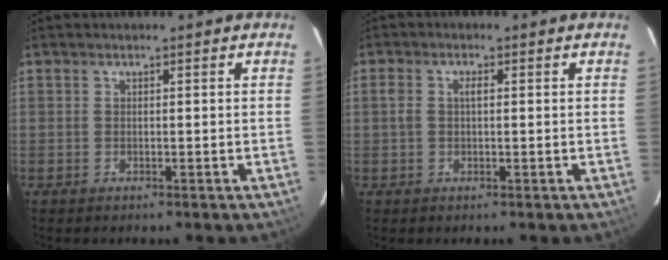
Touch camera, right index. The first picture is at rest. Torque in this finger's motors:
{"motor_torque": [0.07, -0.03, 0.06, 0.04]}